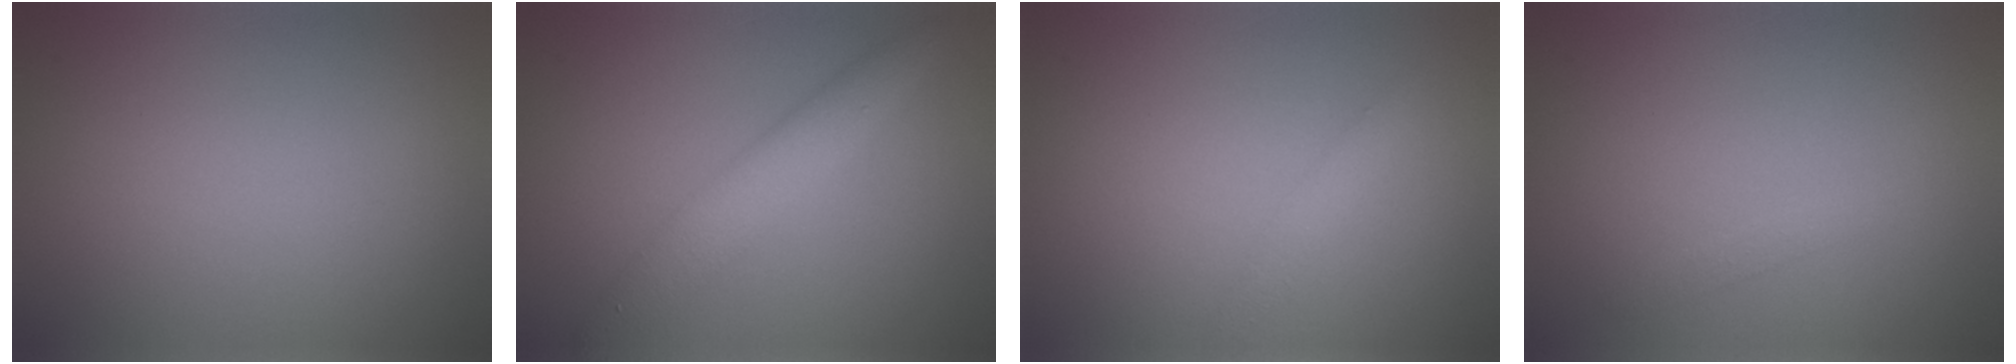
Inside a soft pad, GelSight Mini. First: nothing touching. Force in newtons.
{"total": 3.7, "press": 3.7, "slide": 0.1}
{"total": 1.3, "press": 1.3, "slide": 0.0}
{"total": 0.9, "press": 0.9, "slide": 0.0}